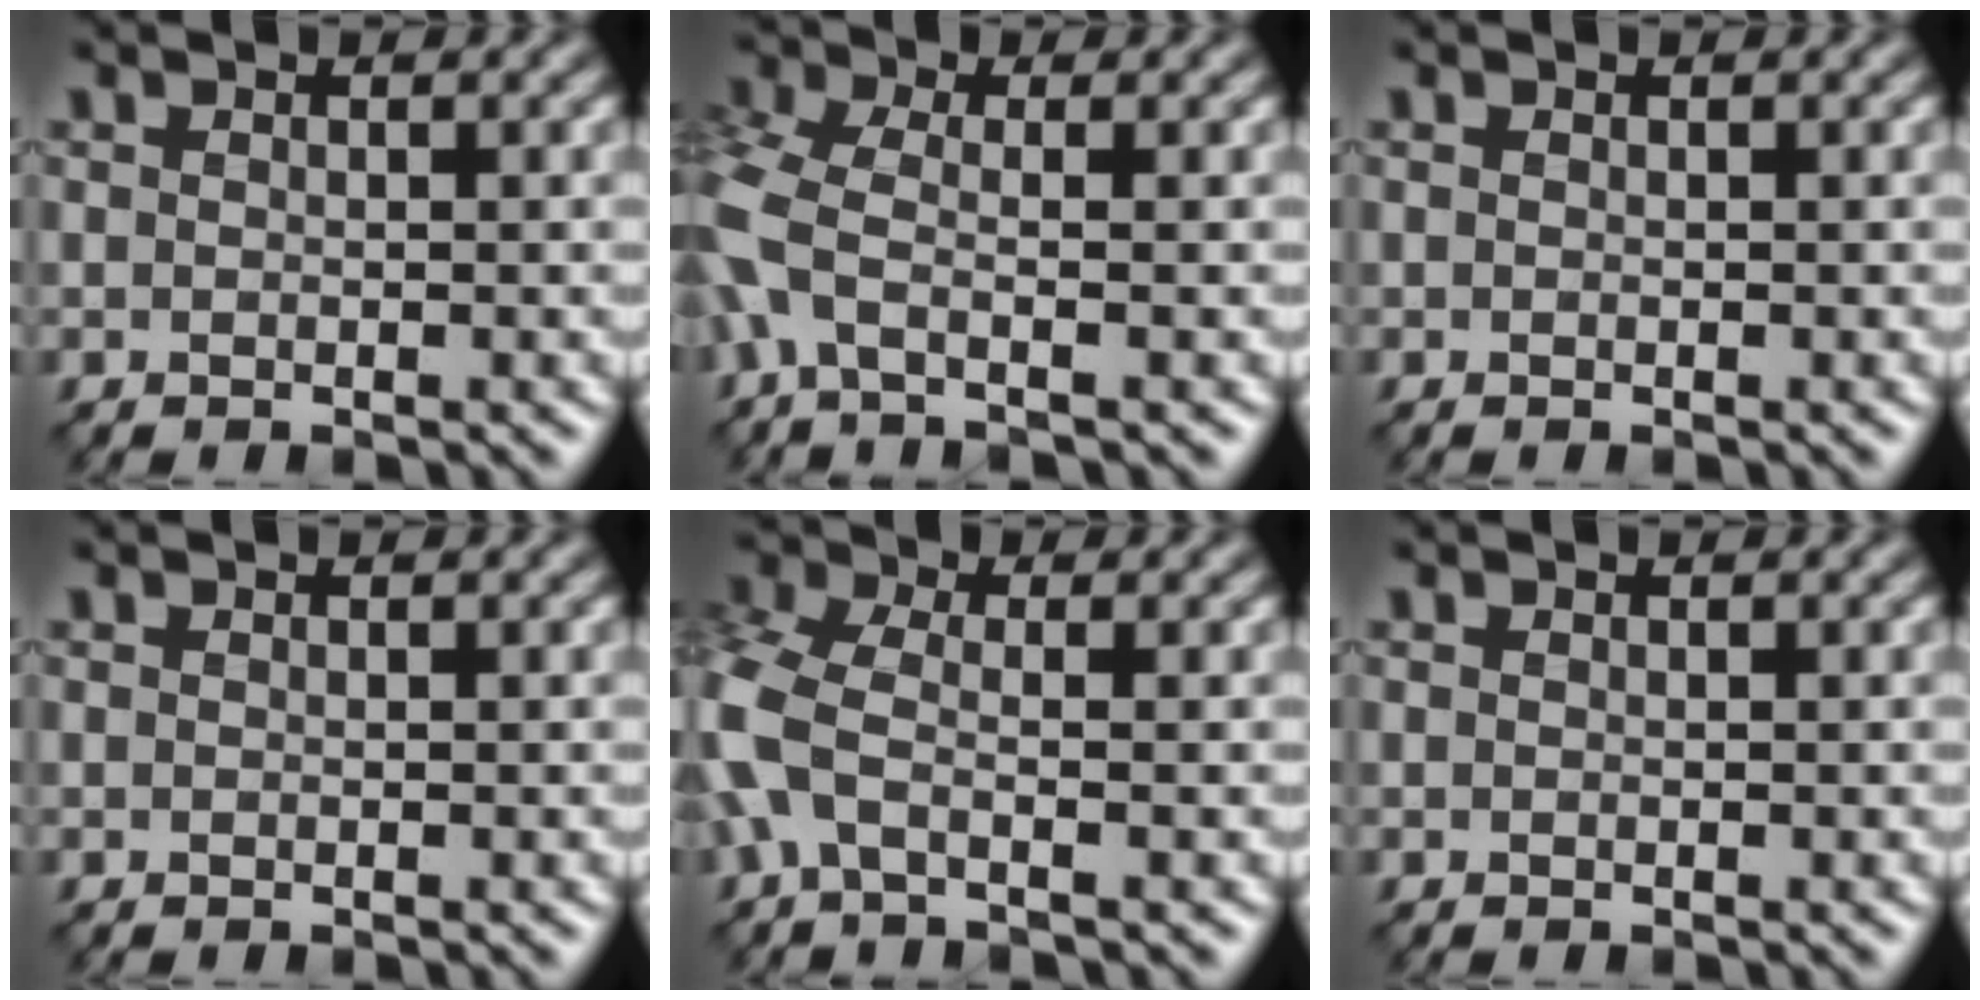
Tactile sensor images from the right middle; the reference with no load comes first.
{"total": 4.9, "force": [-1.4, 2.2, 4.2], "torque": [-0.114, -0.001, -0.046]}
{"total": 0.0}
{"total": 0.0}
{"total": 5.7, "force": [-1.3, 3.0, 4.7], "torque": [-0.127, 0.003, -0.046]}
{"total": 0.0}